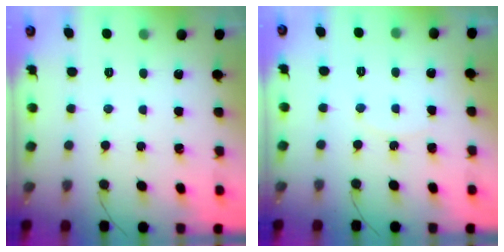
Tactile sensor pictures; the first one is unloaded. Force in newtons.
{"total": 4.5, "press": 4.4, "slide": 0.5}